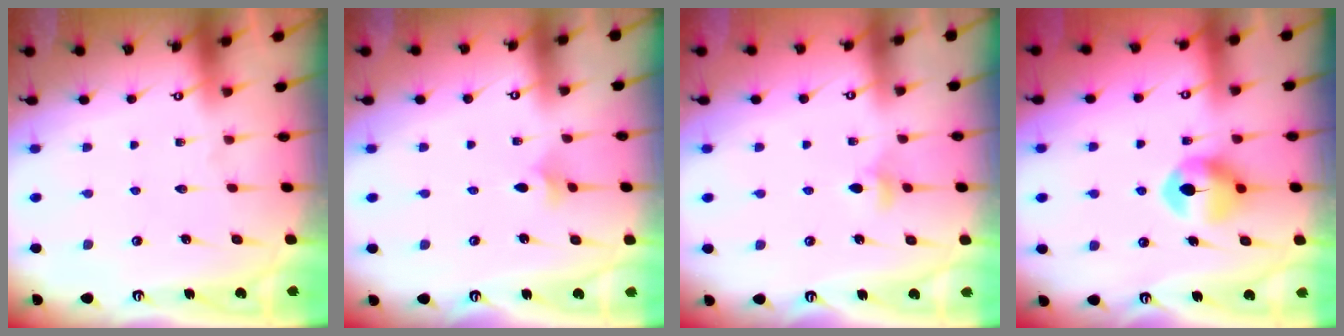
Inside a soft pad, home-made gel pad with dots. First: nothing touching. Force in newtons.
{"total": 2.9, "press": 2.8, "slide": 0.7}
{"total": 3.8, "press": 3.7, "slide": 0.8}
{"total": 8.9, "press": 8.9, "slide": 0.3}